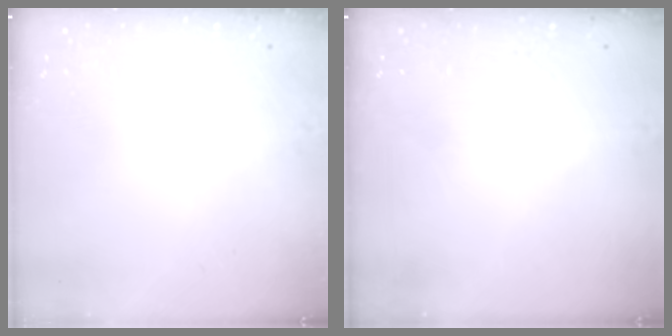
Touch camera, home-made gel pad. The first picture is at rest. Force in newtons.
{"total": 0.0}